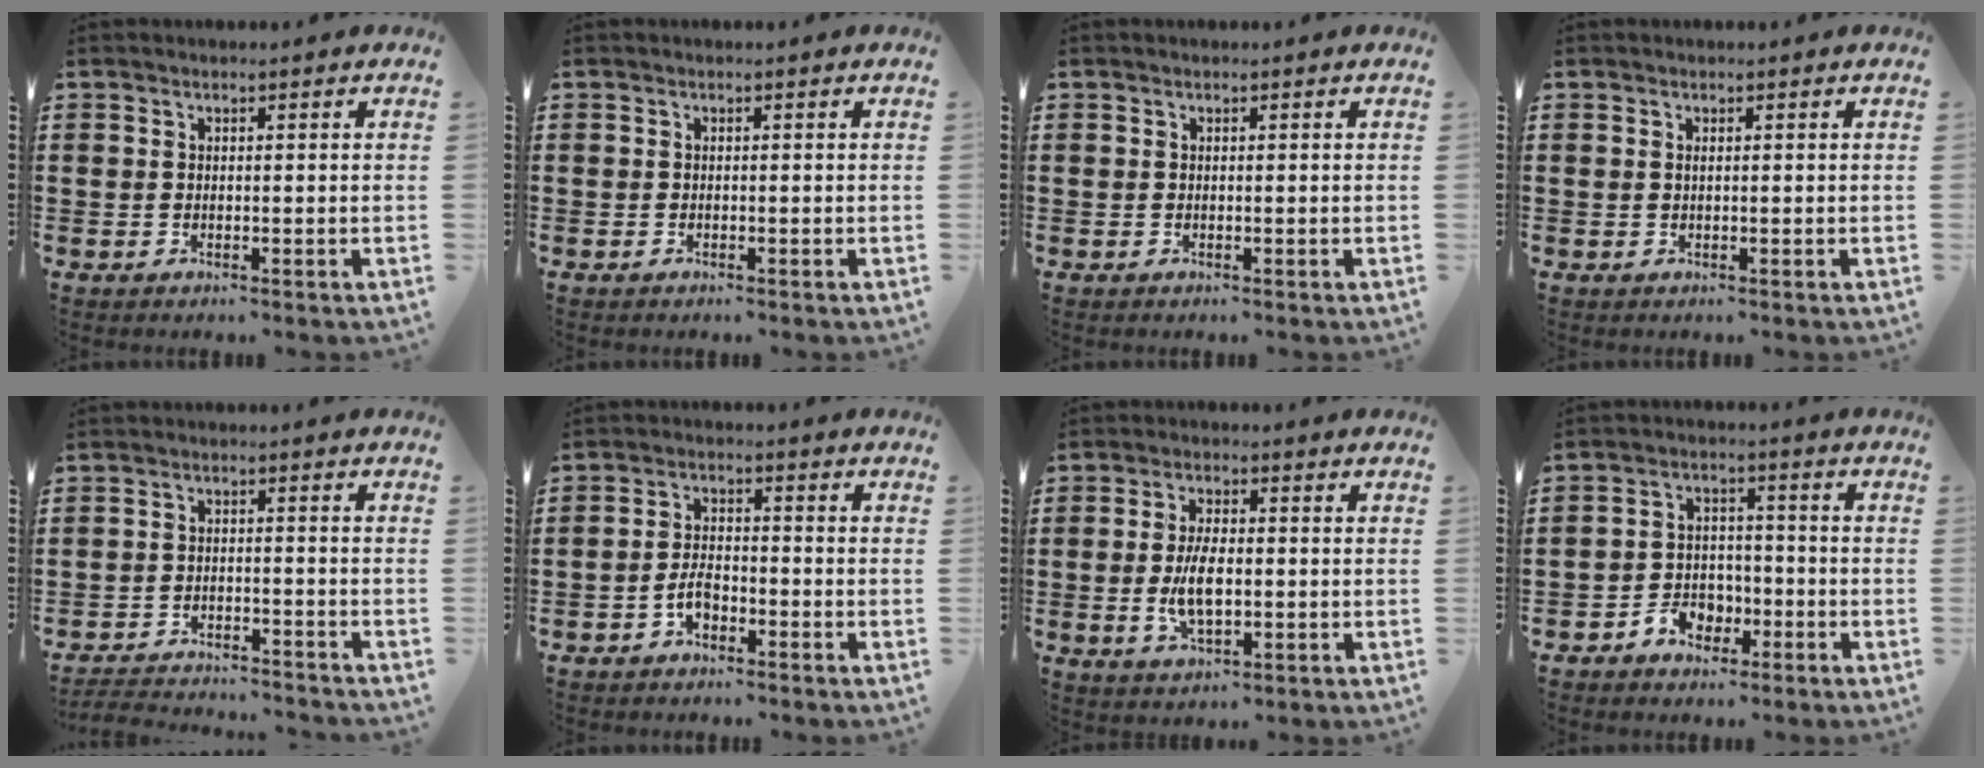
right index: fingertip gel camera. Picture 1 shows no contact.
{"total": 0.0}
{"total": 0.0}
{"total": 0.0}
{"total": 3.3, "force": [-3.3, 0.1, 0.2], "torque": [-0.009, 0.000, -0.070]}
{"total": 3.3, "force": [-1.9, 1.4, 2.3], "torque": [-0.057, -0.003, -0.040]}
{"total": 6.4, "force": [-0.7, 2.8, 5.7], "torque": [-0.128, -0.006, -0.019]}
{"total": 4.1, "force": [-2.6, 2.9, 1.5], "torque": [-0.032, 0.008, -0.048]}